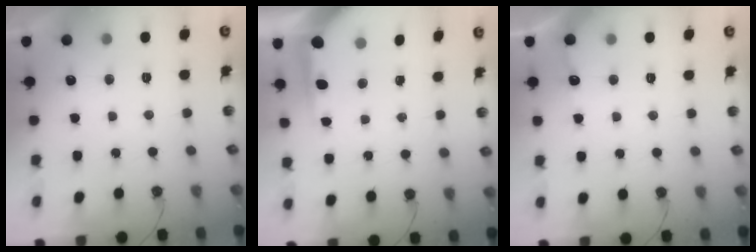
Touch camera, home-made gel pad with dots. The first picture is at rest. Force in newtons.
{"total": 8.3, "press": 8.3, "slide": 0.6}
{"total": 2.9, "press": 2.8, "slide": 0.4}